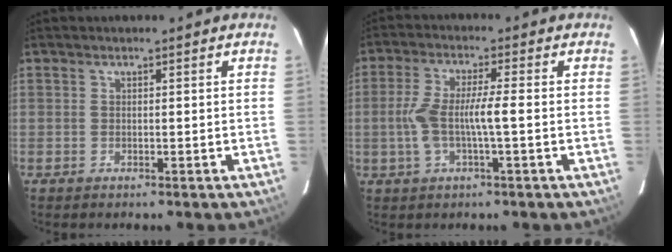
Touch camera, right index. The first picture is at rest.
{"total": 6.7, "force": [-0.8, 0.7, 6.6], "torque": [-0.141, 0.011, -0.016]}